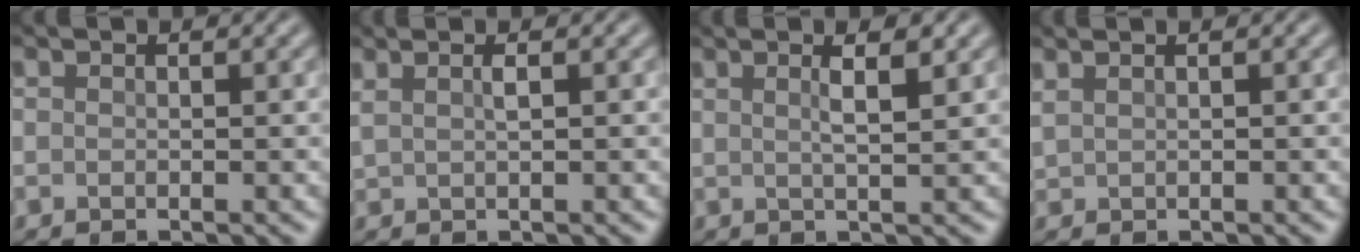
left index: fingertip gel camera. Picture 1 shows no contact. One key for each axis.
{"total": 1.6, "fx": 0.6, "fy": 0.5, "fz": 1.3, "tx": -0.023, "ty": -0.001, "tz": 0.013}
{"total": 3.5, "fx": 1.6, "fy": 0.9, "fz": 3.0, "tx": -0.029, "ty": 0.008, "tz": 0.008}
{"total": 1.3, "fx": 1.1, "fy": 0.4, "fz": 0.7, "tx": -0.019, "ty": 0.002, "tz": 0.020}